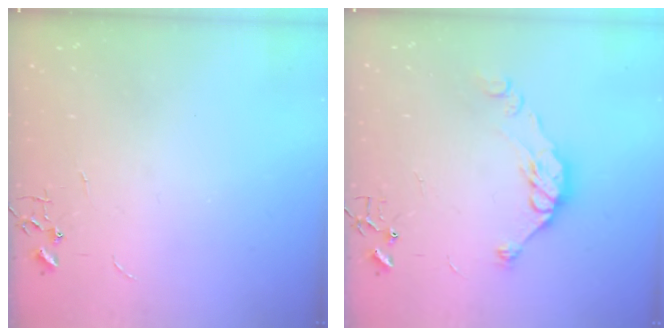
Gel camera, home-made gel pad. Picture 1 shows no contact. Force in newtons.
{"total": 11.6, "press": 11.6, "slide": 0.7}